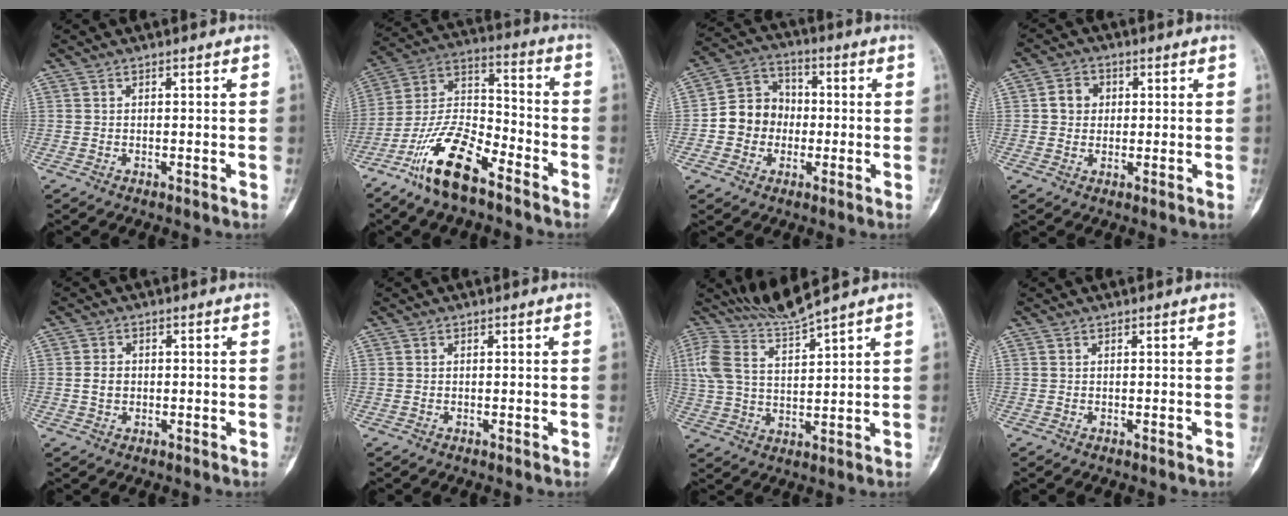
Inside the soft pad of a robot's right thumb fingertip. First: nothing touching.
{"total": 15.2, "force": [-9.9, 5.5, 10.2], "torque": [-0.191, 0.068, -0.193]}
{"total": 9.9, "force": [-1.4, 8.8, 4.2], "torque": [-0.036, 0.033, -0.036]}
{"total": 4.5, "force": [0.6, 4.0, 1.9], "torque": [-0.008, 0.006, 0.004]}
{"total": 2.6, "force": [-0.1, 2.1, 1.5], "torque": [-0.020, 0.006, -0.003]}
{"total": 0.0}
{"total": 6.8, "force": [6.1, -0.8, 2.8], "torque": [-0.068, -0.042, 0.134]}
{"total": 0.0}